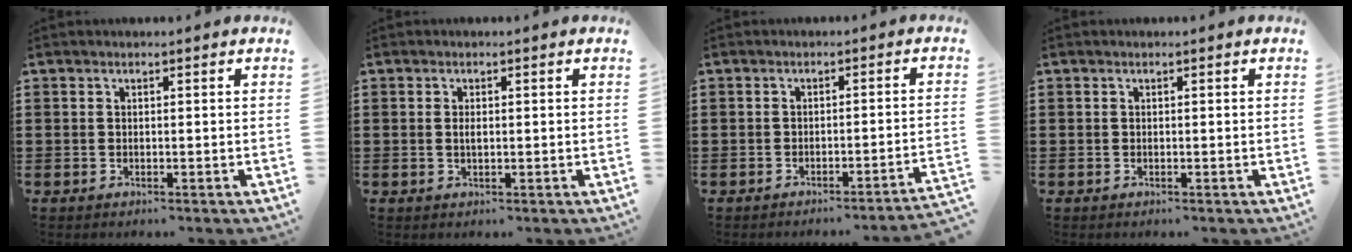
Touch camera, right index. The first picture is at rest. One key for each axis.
{"total": 1.3, "fx": 0.1, "fy": 0.5, "fz": 1.2, "tx": -0.024, "ty": 0.003, "tz": 0.000}
{"total": 2.0, "fx": -1.7, "fy": -0.4, "fz": 0.9, "tx": -0.016, "ty": -0.002, "tz": -0.036}
{"total": 0.0}